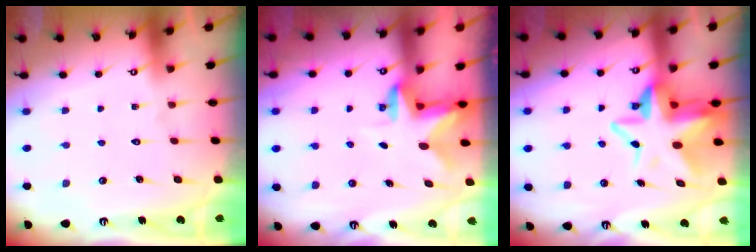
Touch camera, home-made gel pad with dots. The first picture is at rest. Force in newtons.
{"total": 2.5, "press": 2.4, "slide": 0.4}
{"total": 11.4, "press": 11.3, "slide": 1.6}